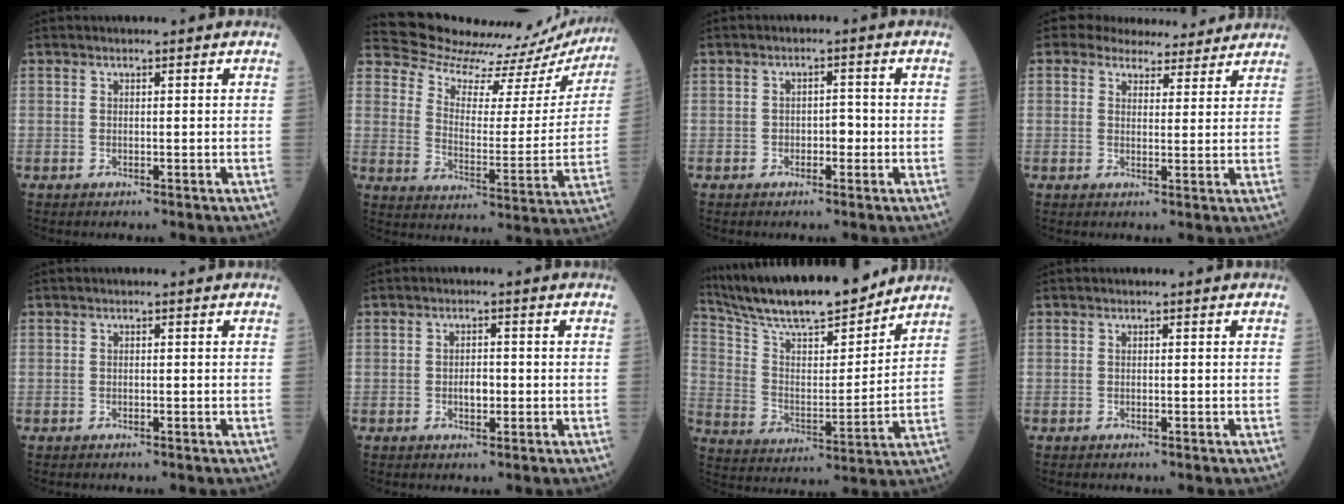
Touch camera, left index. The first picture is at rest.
{"total": 22.3, "force": [21.8, 4.1, 2.8], "torque": [-0.038, -0.081, 0.267]}
{"total": 1.9, "force": [-0.8, 1.0, 1.3], "torque": [-0.011, 0.003, -0.016]}
{"total": 8.8, "force": [8.0, 3.2, 1.6], "torque": [-0.008, 0.005, 0.090]}
{"total": 0.0}
{"total": 2.1, "force": [-0.7, 1.0, 1.7], "torque": [-0.027, 0.000, -0.012]}
{"total": 18.3, "force": [16.4, 2.2, 7.9], "torque": [-0.151, -0.001, 0.280]}
{"total": 0.0}